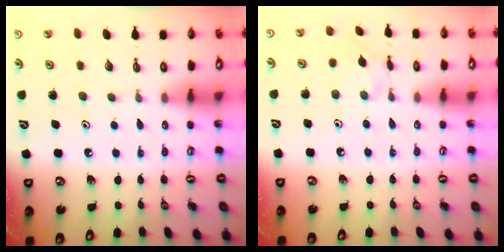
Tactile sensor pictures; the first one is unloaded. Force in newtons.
{"total": 2.6, "press": 2.6, "slide": 0.6}